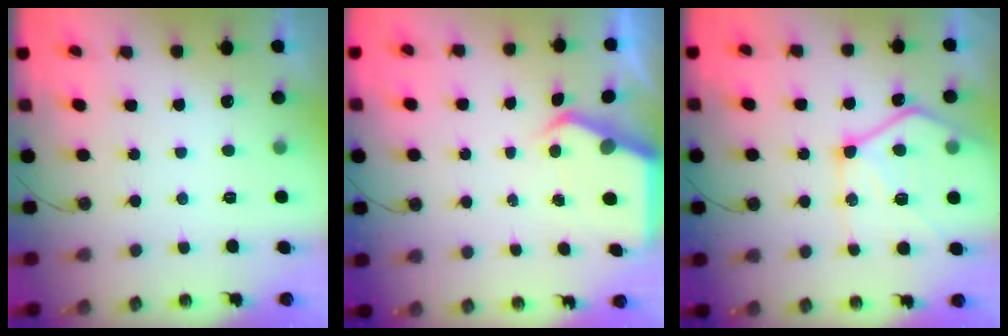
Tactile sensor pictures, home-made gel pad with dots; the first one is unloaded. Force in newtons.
{"total": 4.4, "press": 4.4, "slide": 0.4}
{"total": 16.7, "press": 16.6, "slide": 1.6}